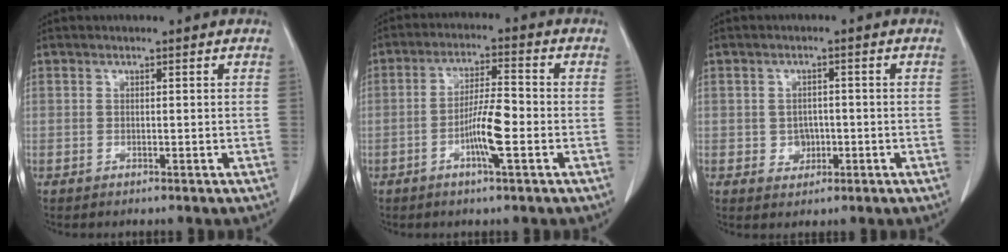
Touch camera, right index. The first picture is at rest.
{"total": 6.9, "force": [-2.3, 0.6, 6.5], "torque": [-0.125, 0.002, -0.042]}
{"total": 2.8, "force": [-0.6, 2.4, 1.4], "torque": [-0.015, 0.005, -0.002]}